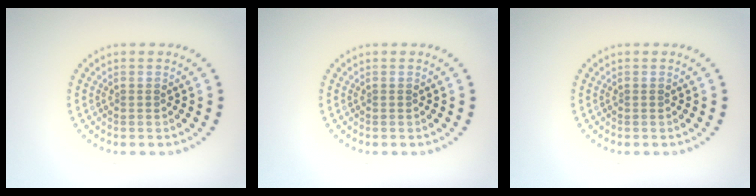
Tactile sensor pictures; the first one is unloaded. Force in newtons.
{"total": 0.0}
{"total": 0.0}